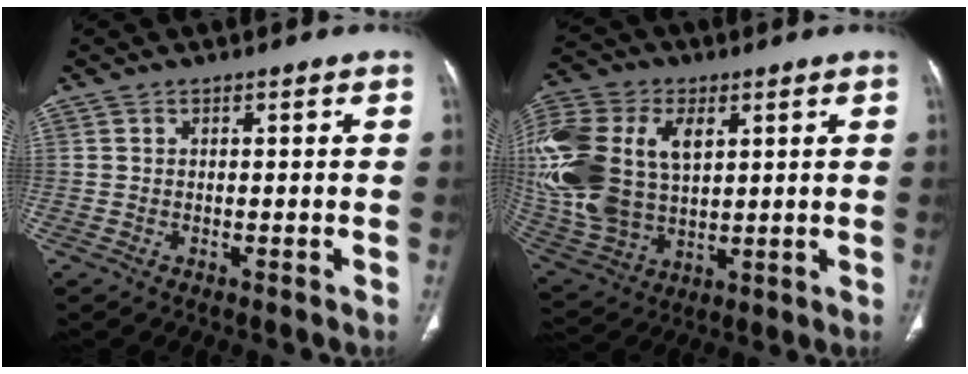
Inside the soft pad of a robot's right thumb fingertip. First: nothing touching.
{"total": 26.8, "force": [5.8, 17.6, 19.4], "torque": [-0.452, 0.013, 0.120]}